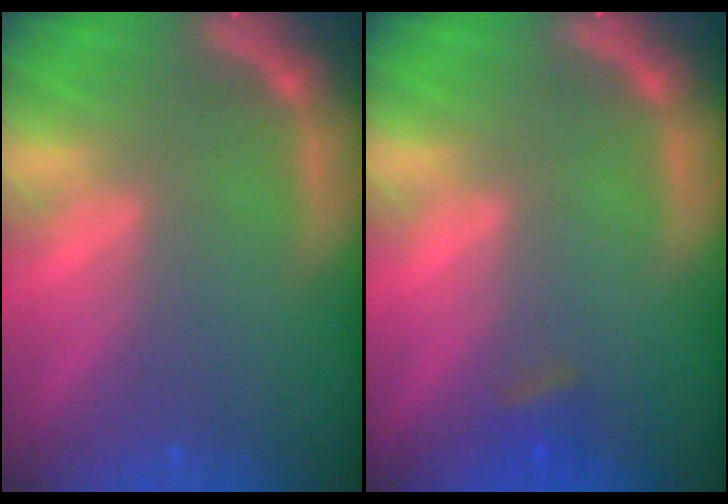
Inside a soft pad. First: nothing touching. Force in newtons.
{"total": 1.4}